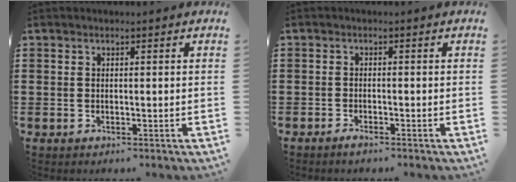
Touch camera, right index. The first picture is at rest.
{"total": 1.0, "force": [-0.9, 0.1, 0.4], "torque": [-0.012, -0.006, -0.016]}